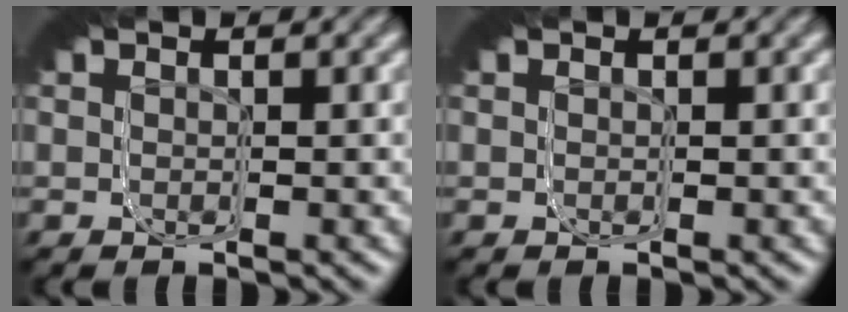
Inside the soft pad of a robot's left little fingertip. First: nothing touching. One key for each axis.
{"total": 0.0}